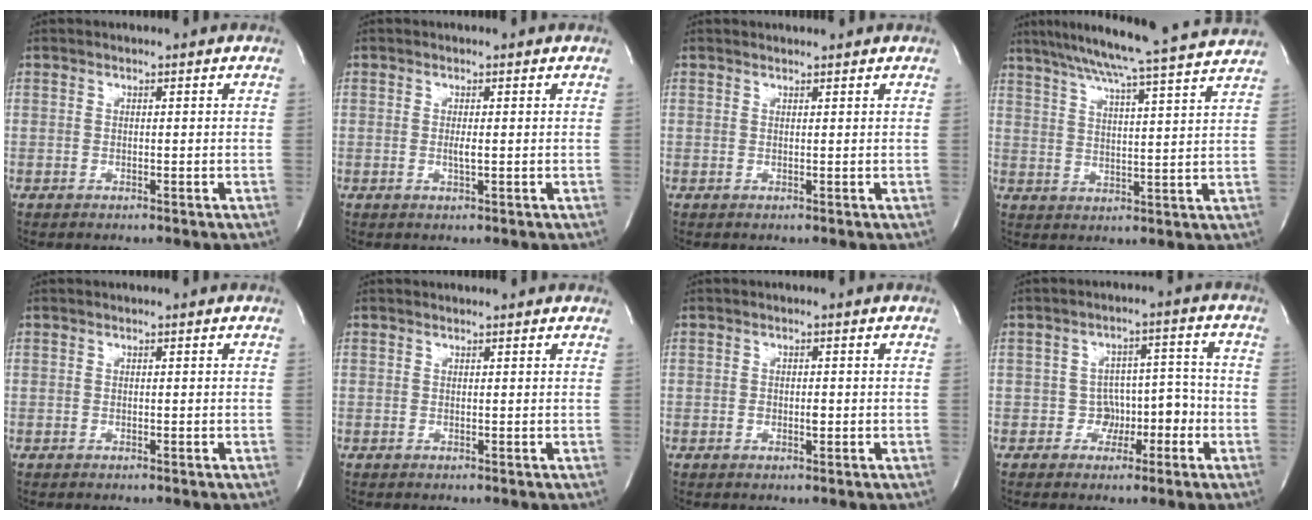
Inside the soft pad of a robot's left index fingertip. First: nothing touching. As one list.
[{"total": 1.3, "force": [-0.5, 0.0, 1.2], "torque": [-0.026, -0.007, -0.009]}, {"total": 0.8, "force": [0.8, 0.0, 0.0], "torque": [-0.007, 0.002, 0.012]}, {"total": 19.5, "force": [17.3, -1.4, 8.7], "torque": [-0.156, -0.015, 0.231]}, {"total": 0.0}, {"total": 1.0, "force": [0.9, 0.5, 0.2], "torque": [-0.013, 0.010, 0.004]}, {"total": 1.6, "force": [-0.7, 0.8, 1.2], "torque": [-0.022, -0.003, -0.010]}, {"total": 4.9, "force": [-2.4, 3.9, 1.9], "torque": [-0.006, 0.023, -0.035]}]